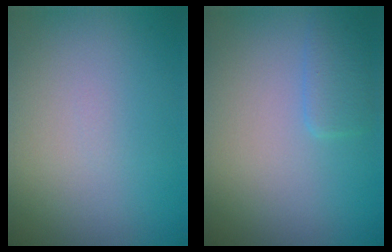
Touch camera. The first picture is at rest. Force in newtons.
{"total": 1.7, "press": 1.7, "slide": 0.3}